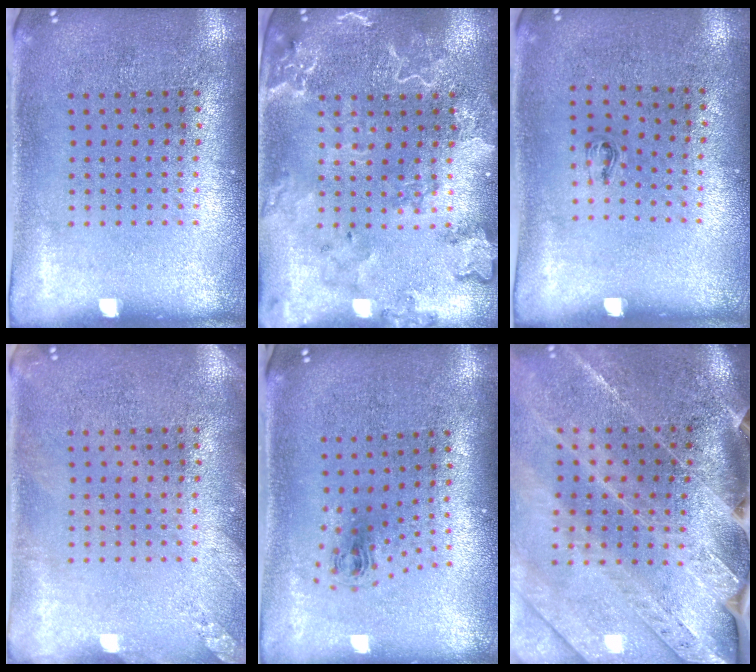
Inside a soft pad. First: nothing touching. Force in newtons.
{"total": 2.6, "press": 2.4, "slide": 1.0}
{"total": 0.6, "press": 0.2, "slide": 0.5}
{"total": 1.3, "press": 1.3, "slide": 0.2}
{"total": 0.8, "press": 0.3, "slide": 0.7}
{"total": 3.6, "press": 3.0, "slide": 2.0}